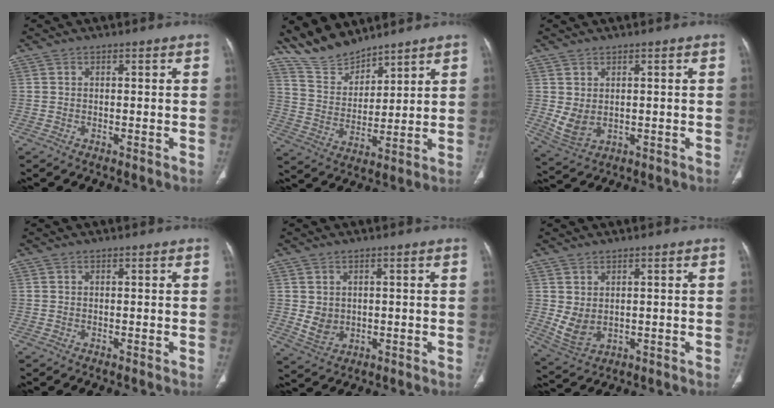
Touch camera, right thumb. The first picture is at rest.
{"total": 10.2, "force": [9.4, 3.3, 2.3], "torque": [-0.030, -0.047, 0.194]}
{"total": 4.5, "force": [0.5, 3.0, 3.3], "torque": [-0.065, -0.006, 0.028]}
{"total": 0.0}
{"total": 4.0, "force": [0.4, 3.3, 2.2], "torque": [-0.026, -0.009, 0.024]}
{"total": 5.0, "force": [0.7, 3.4, 3.6], "torque": [-0.068, -0.007, 0.035]}